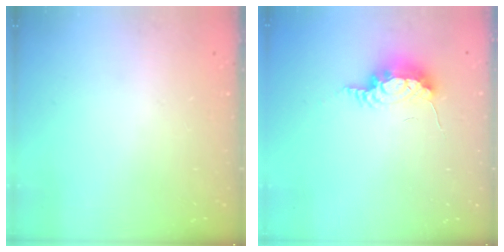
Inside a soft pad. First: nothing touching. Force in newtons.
{"total": 11.5, "press": 9.0, "slide": 7.2}